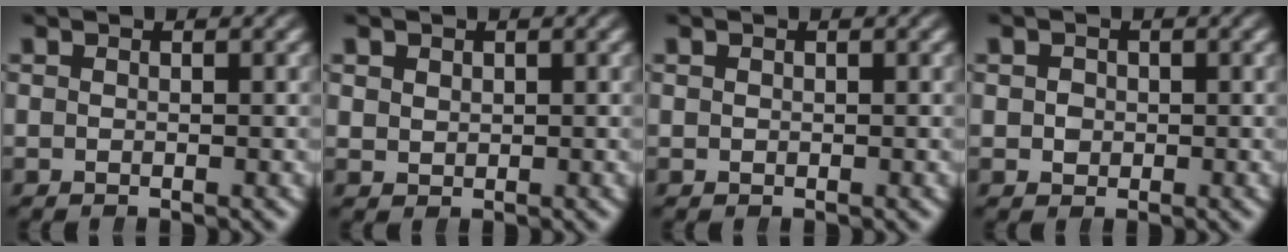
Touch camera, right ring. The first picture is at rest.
{"total": 1.2, "force": [1.0, 0.6, 0.1], "torque": [-0.006, -0.007, 0.030]}
{"total": 0.0}
{"total": 0.9, "force": [0.2, 0.9, 0.1], "torque": [-0.005, -0.006, 0.006]}